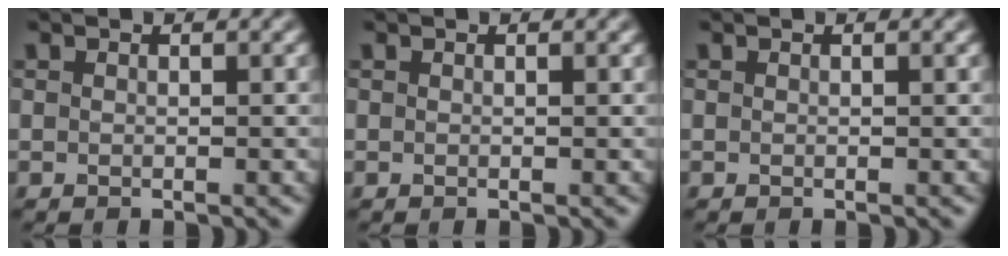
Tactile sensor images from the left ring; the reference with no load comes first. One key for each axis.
{"total": 0.0}
{"total": 0.0}